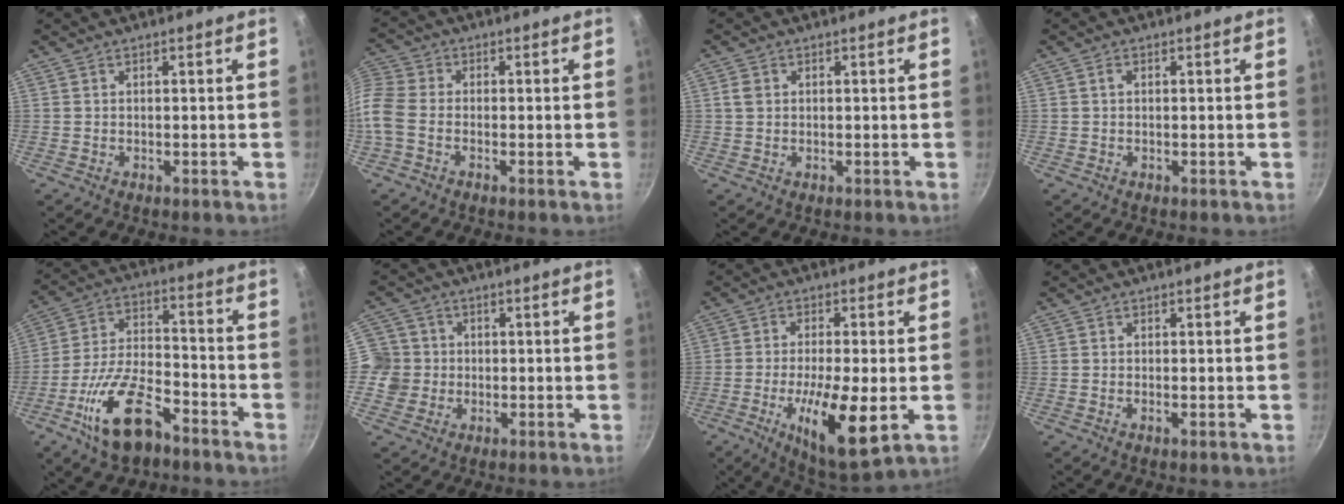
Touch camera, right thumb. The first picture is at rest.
{"total": 9.8, "force": [-2.9, 7.2, 6.0], "torque": [-0.149, 0.019, -0.081]}
{"total": 1.9, "force": [0.4, 1.6, 1.0], "torque": [-0.012, 0.006, 0.006]}
{"total": 0.7, "force": [0.1, 0.5, 0.5], "torque": [-0.010, 0.005, 0.003]}
{"total": 15.6, "force": [-8.6, 7.3, 10.9], "torque": [-0.192, 0.047, -0.161]}
{"total": 6.3, "force": [-0.4, 6.1, 1.2], "torque": [0.019, 0.006, -0.019]}
{"total": 13.7, "force": [-3.4, 3.8, 12.7], "torque": [-0.217, -0.002, -0.055]}
{"total": 0.6, "force": [-0.2, 0.1, 0.6], "torque": [-0.014, 0.001, -0.007]}